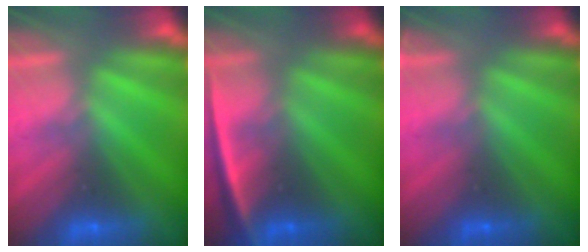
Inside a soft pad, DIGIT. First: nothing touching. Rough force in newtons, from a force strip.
{"total": 2.3}
{"total": 2.6}